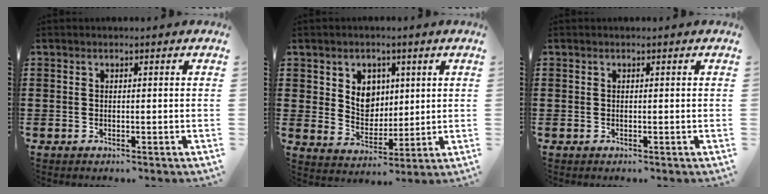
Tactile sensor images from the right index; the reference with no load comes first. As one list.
[{"total": 5.8, "force": [2.1, 4.9, 2.3], "torque": [-0.052, 0.008, 0.034]}, {"total": 0.0}]